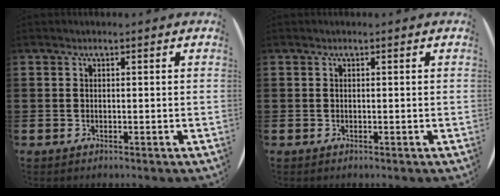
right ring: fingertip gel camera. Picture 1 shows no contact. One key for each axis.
{"total": 0.0}